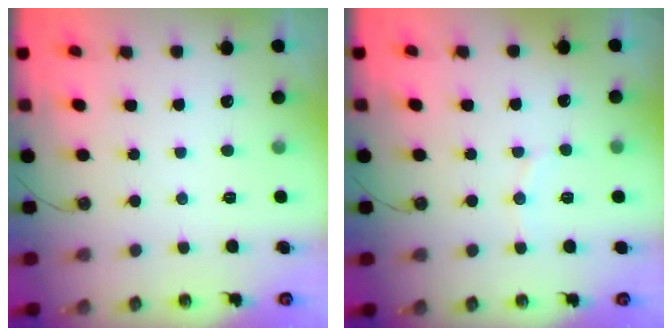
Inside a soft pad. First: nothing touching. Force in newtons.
{"total": 4.8, "press": 4.6, "slide": 1.6}